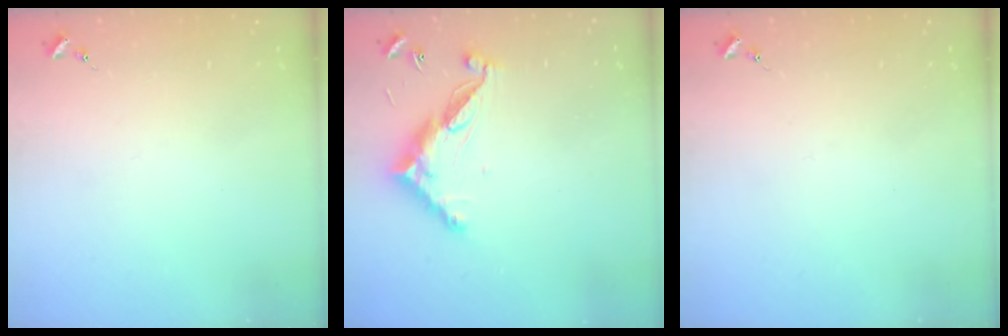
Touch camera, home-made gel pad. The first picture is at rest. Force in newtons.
{"total": 12.8, "press": 12.8, "slide": 0.4}
{"total": 0.0}